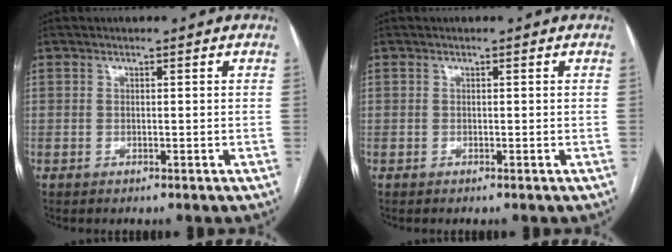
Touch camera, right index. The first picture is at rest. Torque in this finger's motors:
{"motor_torque": [-0.01, 0.01, -0.09, -0.07]}